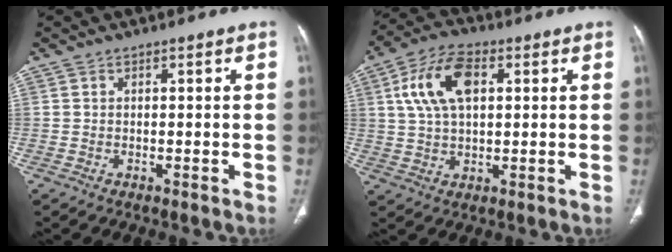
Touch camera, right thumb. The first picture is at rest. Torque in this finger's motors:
{"motor_torque": [0.56, 0.67, 0.21, -0.14, 0.32]}